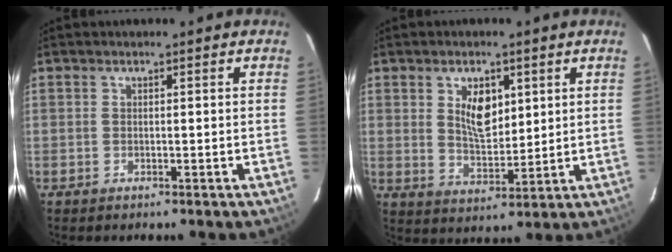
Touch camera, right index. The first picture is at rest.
{"total": 7.5, "force": [2.7, 4.0, 5.7], "torque": [-0.095, 0.001, 0.056]}